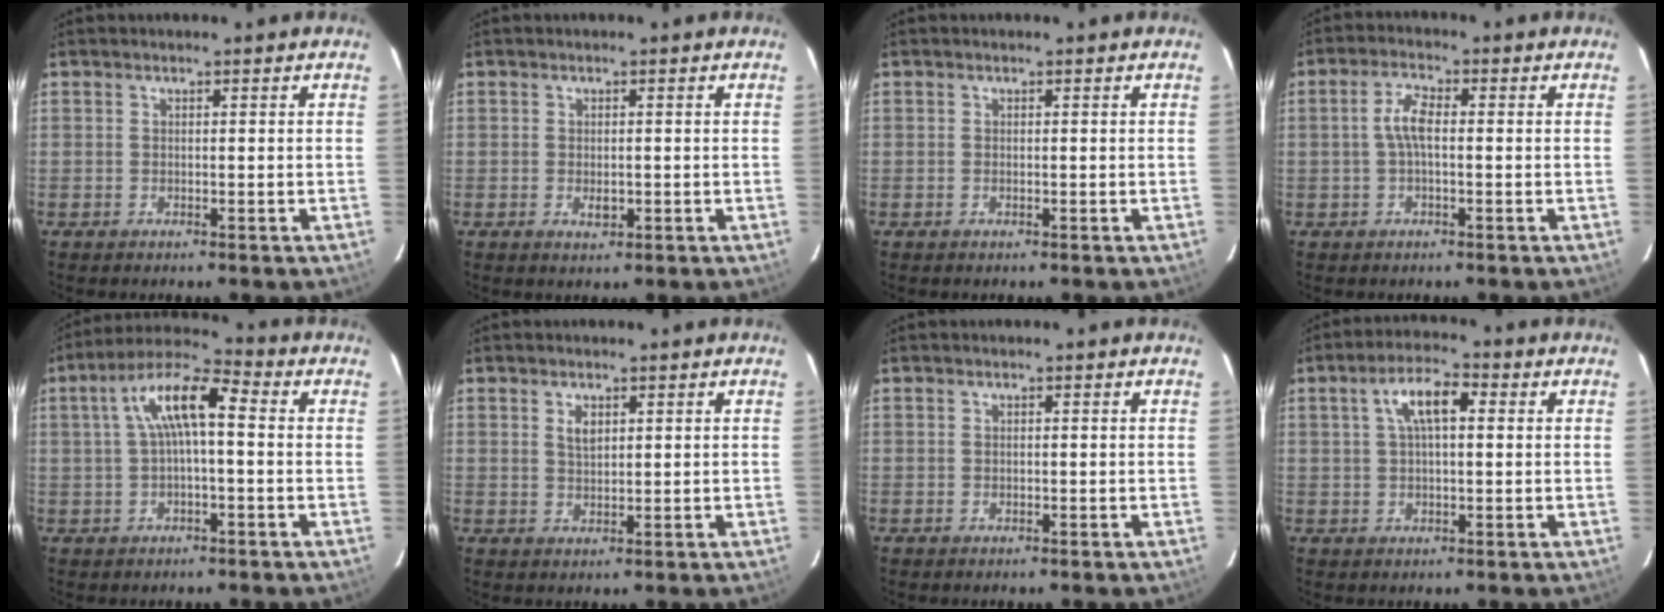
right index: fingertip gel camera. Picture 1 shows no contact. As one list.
[{"total": 1.9, "force": [-0.4, 1.3, 1.4], "torque": [-0.022, -0.002, -0.004]}, {"total": 0.0}, {"total": 4.2, "force": [0.0, 1.6, 3.9], "torque": [-0.081, 0.009, -0.001]}, {"total": 9.8, "force": [1.0, 2.9, 9.3], "torque": [-0.177, 0.028, 0.015]}, {"total": 2.5, "force": [1.2, 1.4, 1.7], "torque": [-0.029, 0.002, 0.022]}, {"total": 0.0}, {"total": 7.0, "force": [1.9, 2.8, 6.2], "torque": [-0.115, 0.019, 0.034]}]